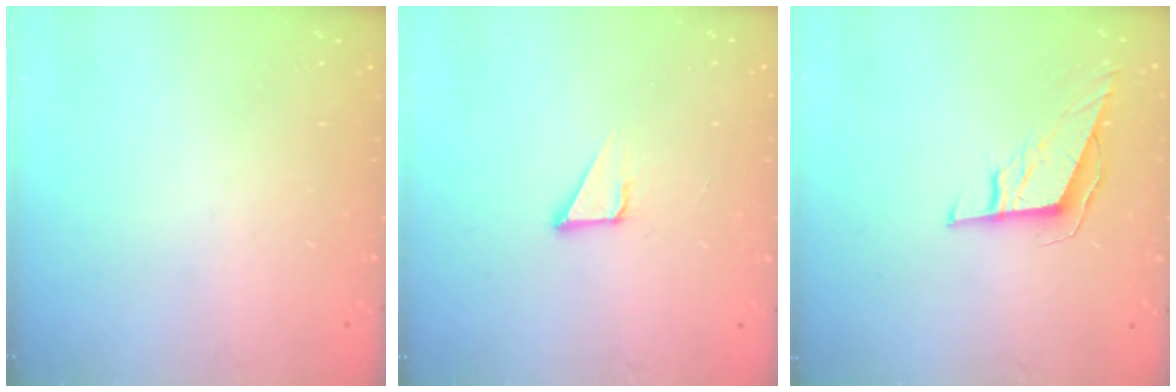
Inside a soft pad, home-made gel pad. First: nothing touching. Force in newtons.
{"total": 2.1, "press": 2.1, "slide": 0.0}
{"total": 6.9, "press": 6.3, "slide": 2.8}